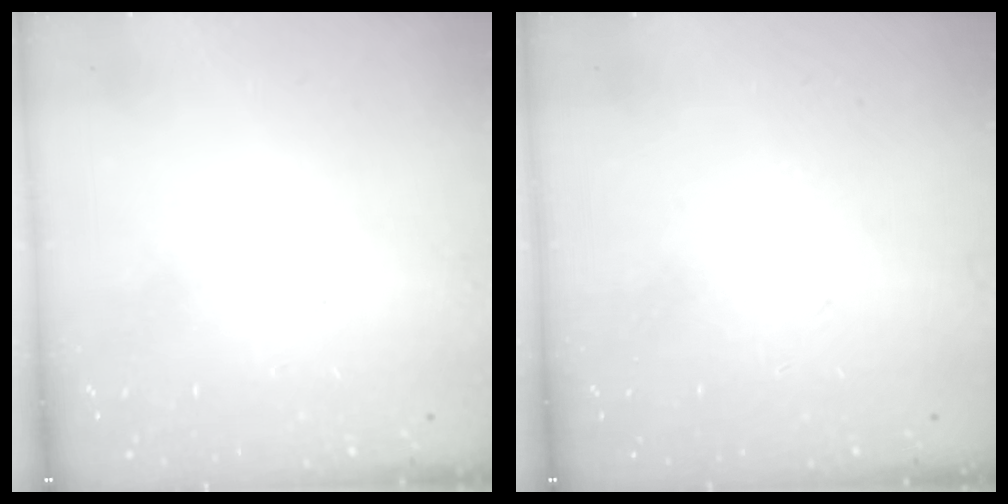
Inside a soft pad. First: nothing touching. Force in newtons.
{"total": 0.0}